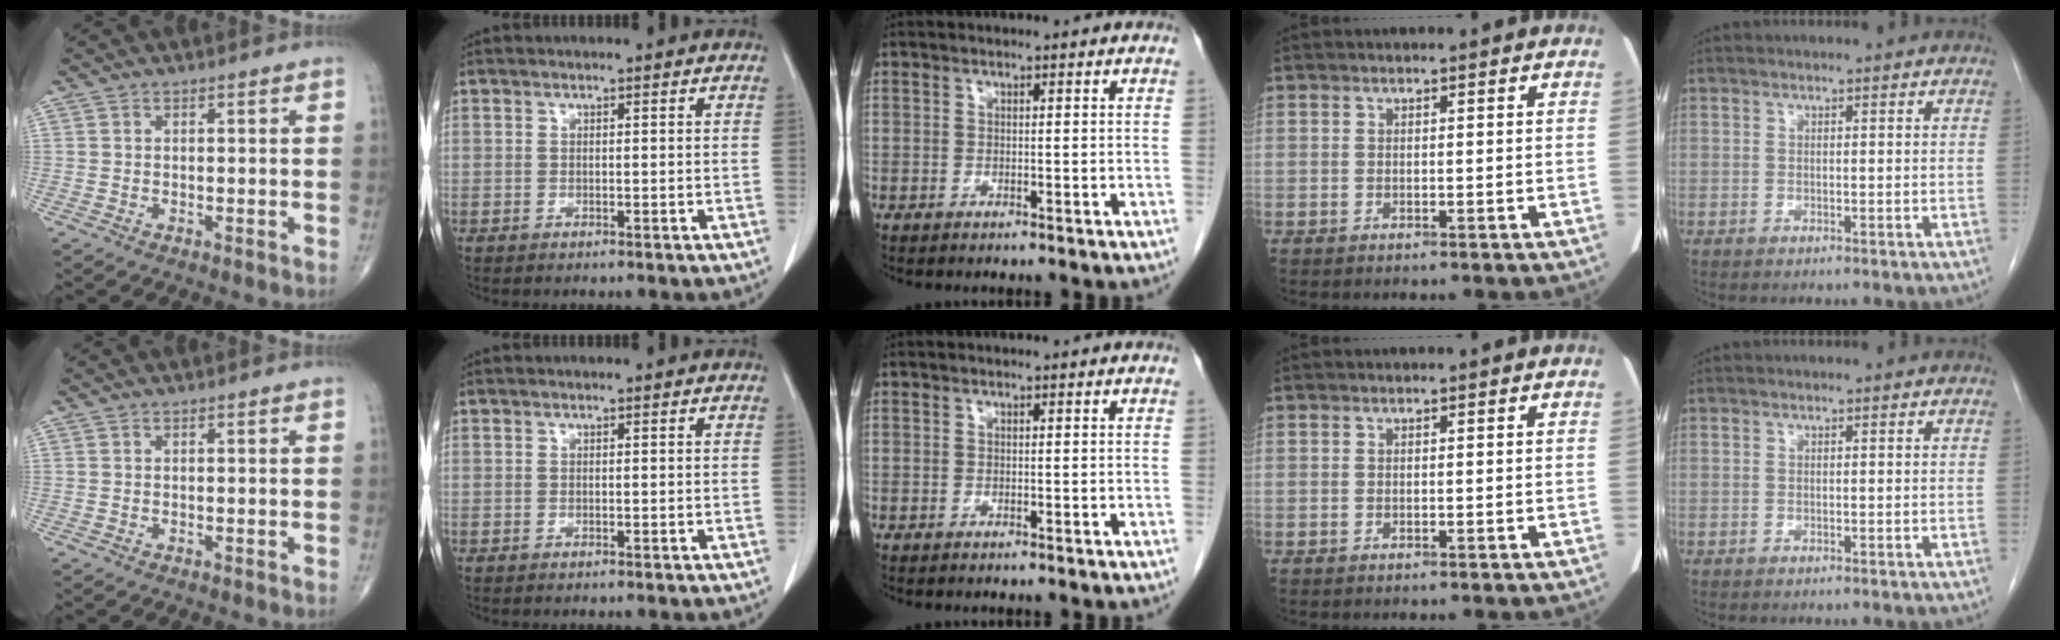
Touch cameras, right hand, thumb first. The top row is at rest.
{}